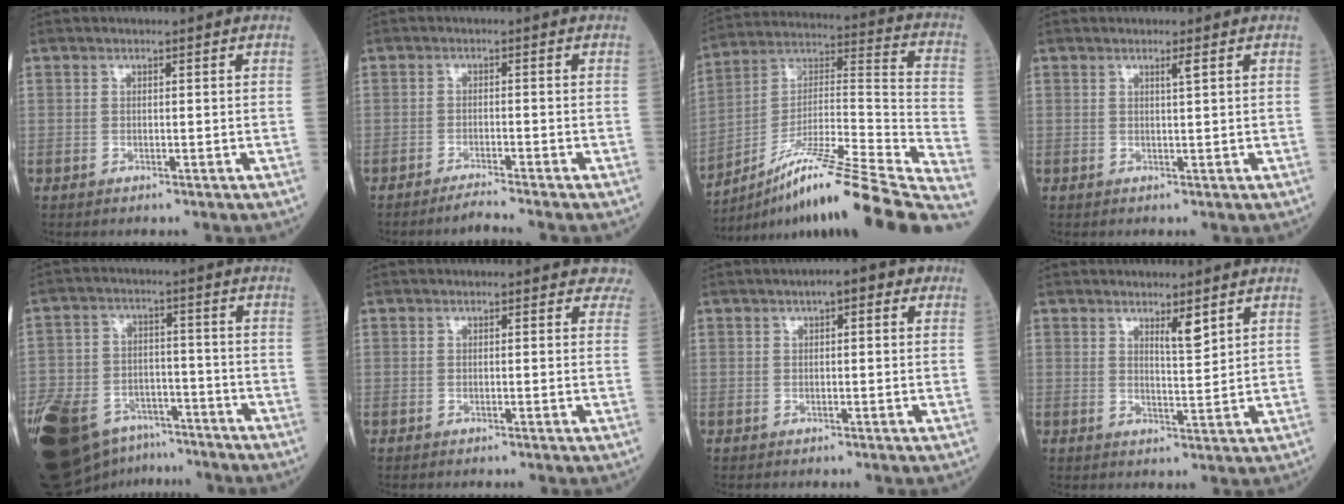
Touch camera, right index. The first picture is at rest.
{"total": 3.0, "force": [-2.7, -1.0, 0.6], "torque": [-0.014, -0.010, -0.048]}
{"total": 28.0, "force": [-21.6, 0.2, 17.8], "torque": [-0.212, 0.003, -0.348]}
{"total": 1.2, "force": [0.6, -0.3, 1.0], "torque": [-0.020, -0.004, 0.012]}
{"total": 22.6, "force": [-14.8, 12.7, 11.4], "torque": [-0.309, -0.019, -0.241]}
{"total": 2.2, "force": [1.8, 1.2, 0.3], "torque": [0.015, -0.004, -0.002]}
{"total": 3.5, "force": [1.6, 1.4, 2.8], "torque": [-0.035, 0.018, 0.016]}
{"total": 3.2, "force": [2.1, 0.3, 2.4], "torque": [-0.043, -0.006, 0.038]}